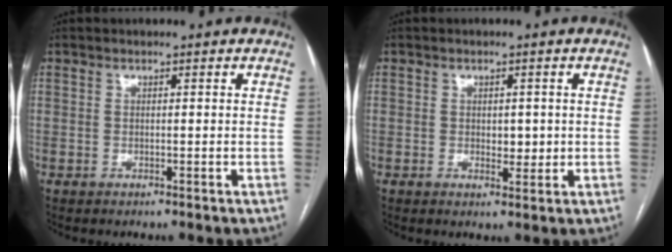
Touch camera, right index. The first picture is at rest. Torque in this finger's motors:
{"motor_torque": [0.25, -0.12, 0.02, 0.02]}